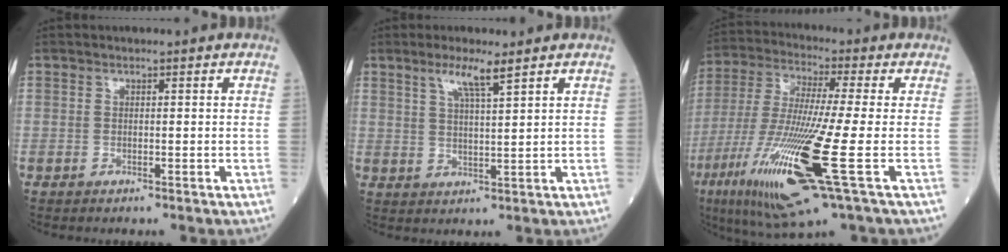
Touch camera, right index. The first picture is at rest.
{"total": 4.6, "force": [3.1, -0.1, 3.4], "torque": [-0.068, 0.000, 0.062]}
{"total": 18.7, "force": [-6.5, 0.3, 17.5], "torque": [-0.380, -0.044, -0.125]}